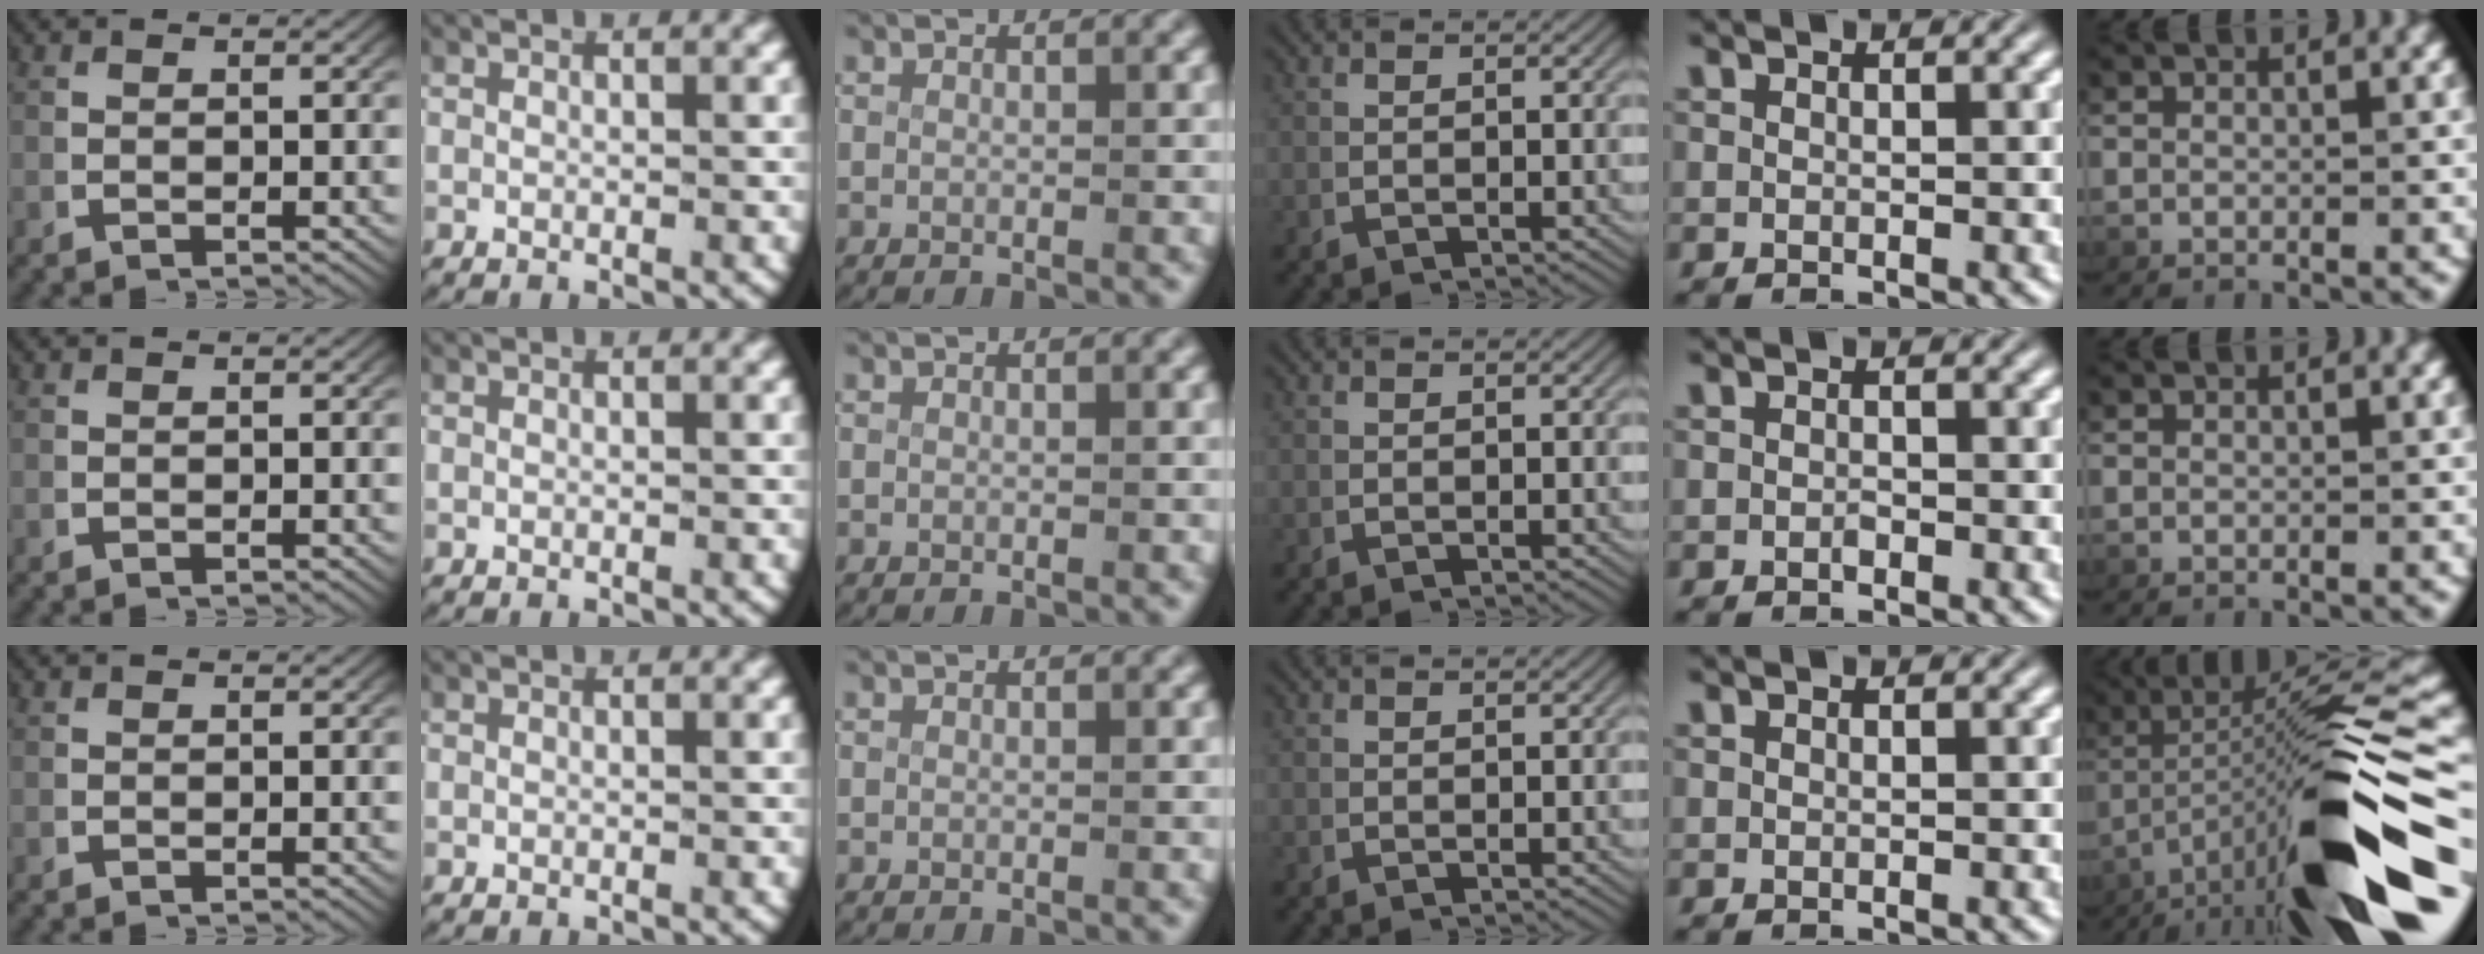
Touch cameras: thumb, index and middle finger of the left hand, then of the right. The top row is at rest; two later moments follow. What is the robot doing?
{"motion": "lift_and_place", "object": "photo album"}